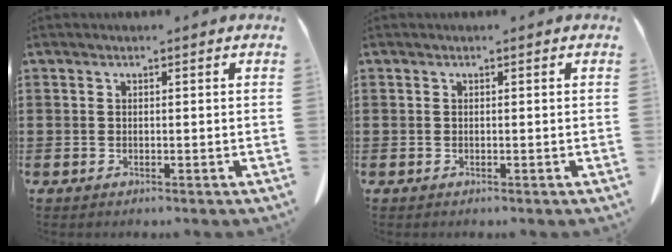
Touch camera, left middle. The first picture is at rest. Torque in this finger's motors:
{"motor_torque": [-1.63, -0.51, 0.63, 0.13]}